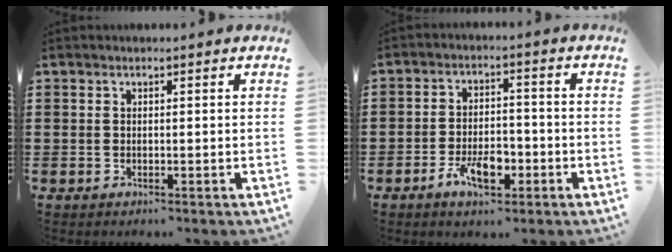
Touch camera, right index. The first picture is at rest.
{"total": 6.4, "force": [-3.0, 3.0, 4.7], "torque": [-0.085, -0.001, -0.057]}